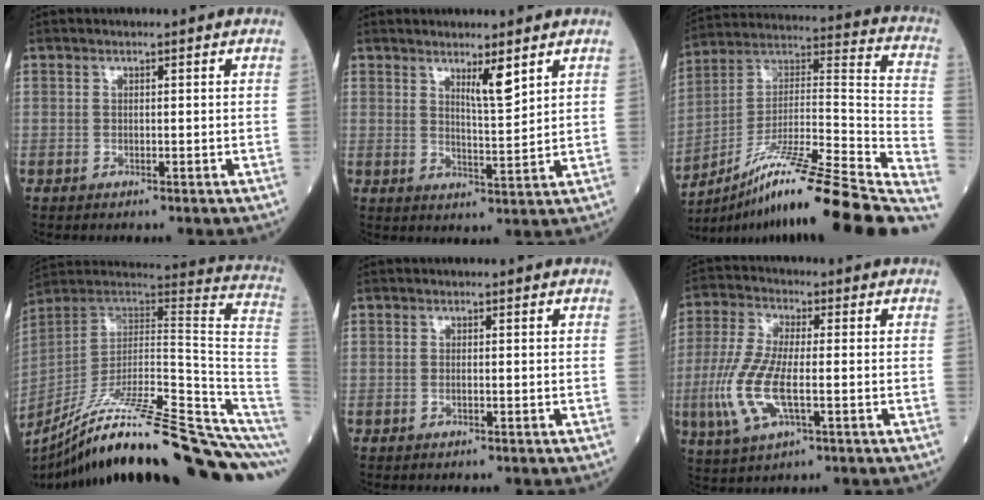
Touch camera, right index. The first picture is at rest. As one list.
[{"total": 4.3, "force": [2.8, 0.2, 3.3], "torque": [-0.057, -0.011, 0.050]}, {"total": 28.8, "force": [-22.0, 0.8, 18.6], "torque": [-0.215, 0.005, -0.351]}, {"total": 29.0, "force": [-22.3, 0.5, 18.5], "torque": [-0.176, 0.002, -0.340]}, {"total": 0.6, "force": [-0.1, 0.1, 0.5], "torque": [-0.012, -0.001, -0.002]}, {"total": 10.5, "force": [-2.2, 3.0, 9.9], "torque": [-0.224, -0.009, -0.042]}]